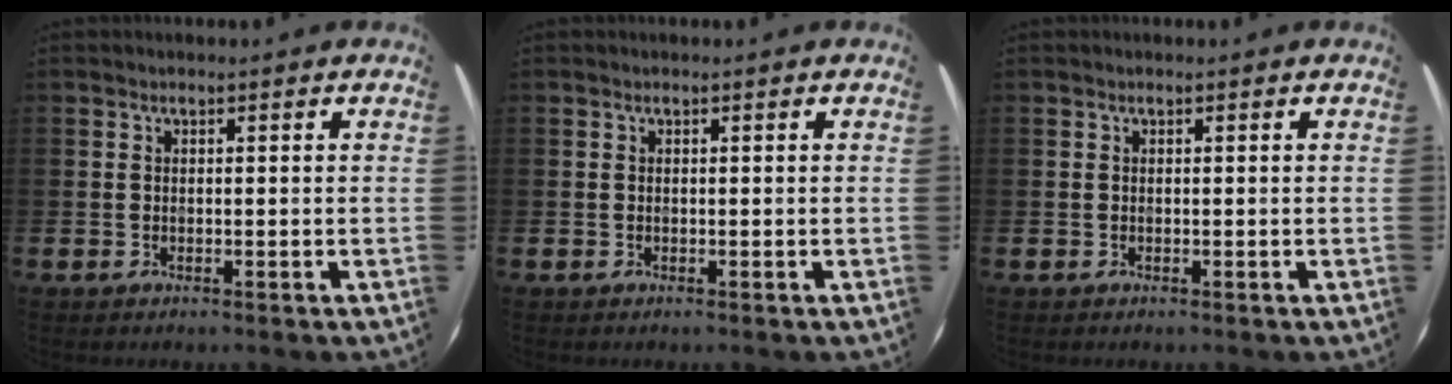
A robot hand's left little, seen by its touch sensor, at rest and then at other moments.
{"total": 0.0}
{"total": 0.0}